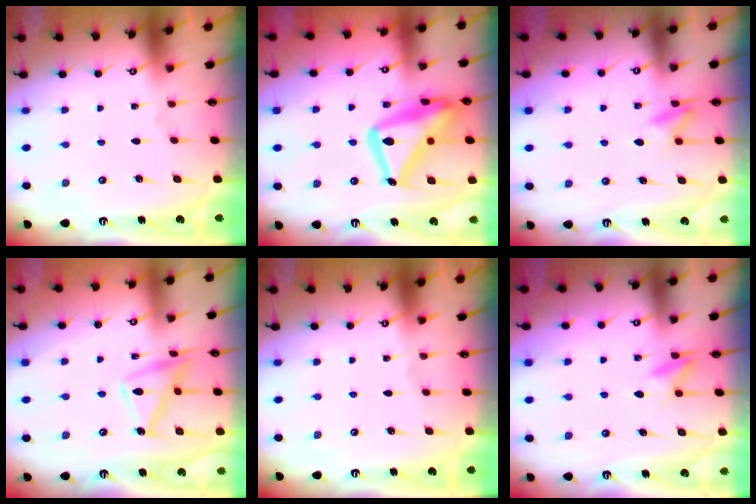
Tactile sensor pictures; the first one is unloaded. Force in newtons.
{"total": 22.3, "press": 22.2, "slide": 1.8}
{"total": 8.1, "press": 8.1, "slide": 1.0}
{"total": 13.7, "press": 13.6, "slide": 1.1}
{"total": 0.0}
{"total": 8.1, "press": 8.1, "slide": 1.0}